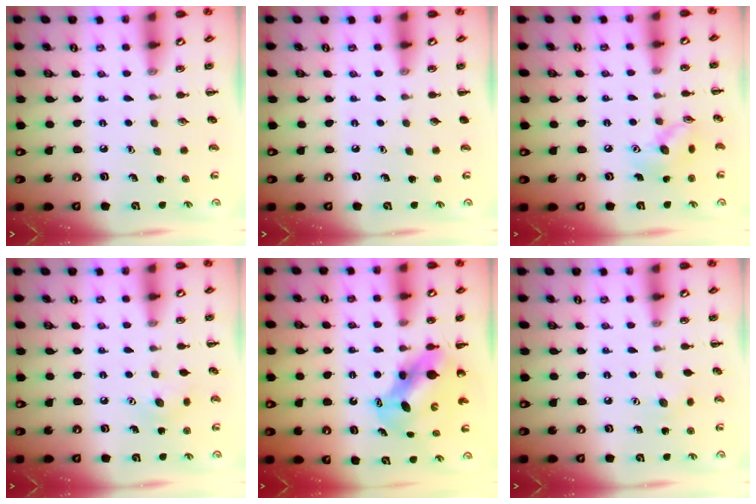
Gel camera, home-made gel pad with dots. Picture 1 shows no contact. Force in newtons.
{"total": 0.0}
{"total": 9.4, "press": 9.3, "slide": 0.7}
{"total": 6.1, "press": 6.0, "slide": 1.5}
{"total": 6.7, "press": 6.5, "slide": 1.3}
{"total": 4.7, "press": 4.6, "slide": 1.0}